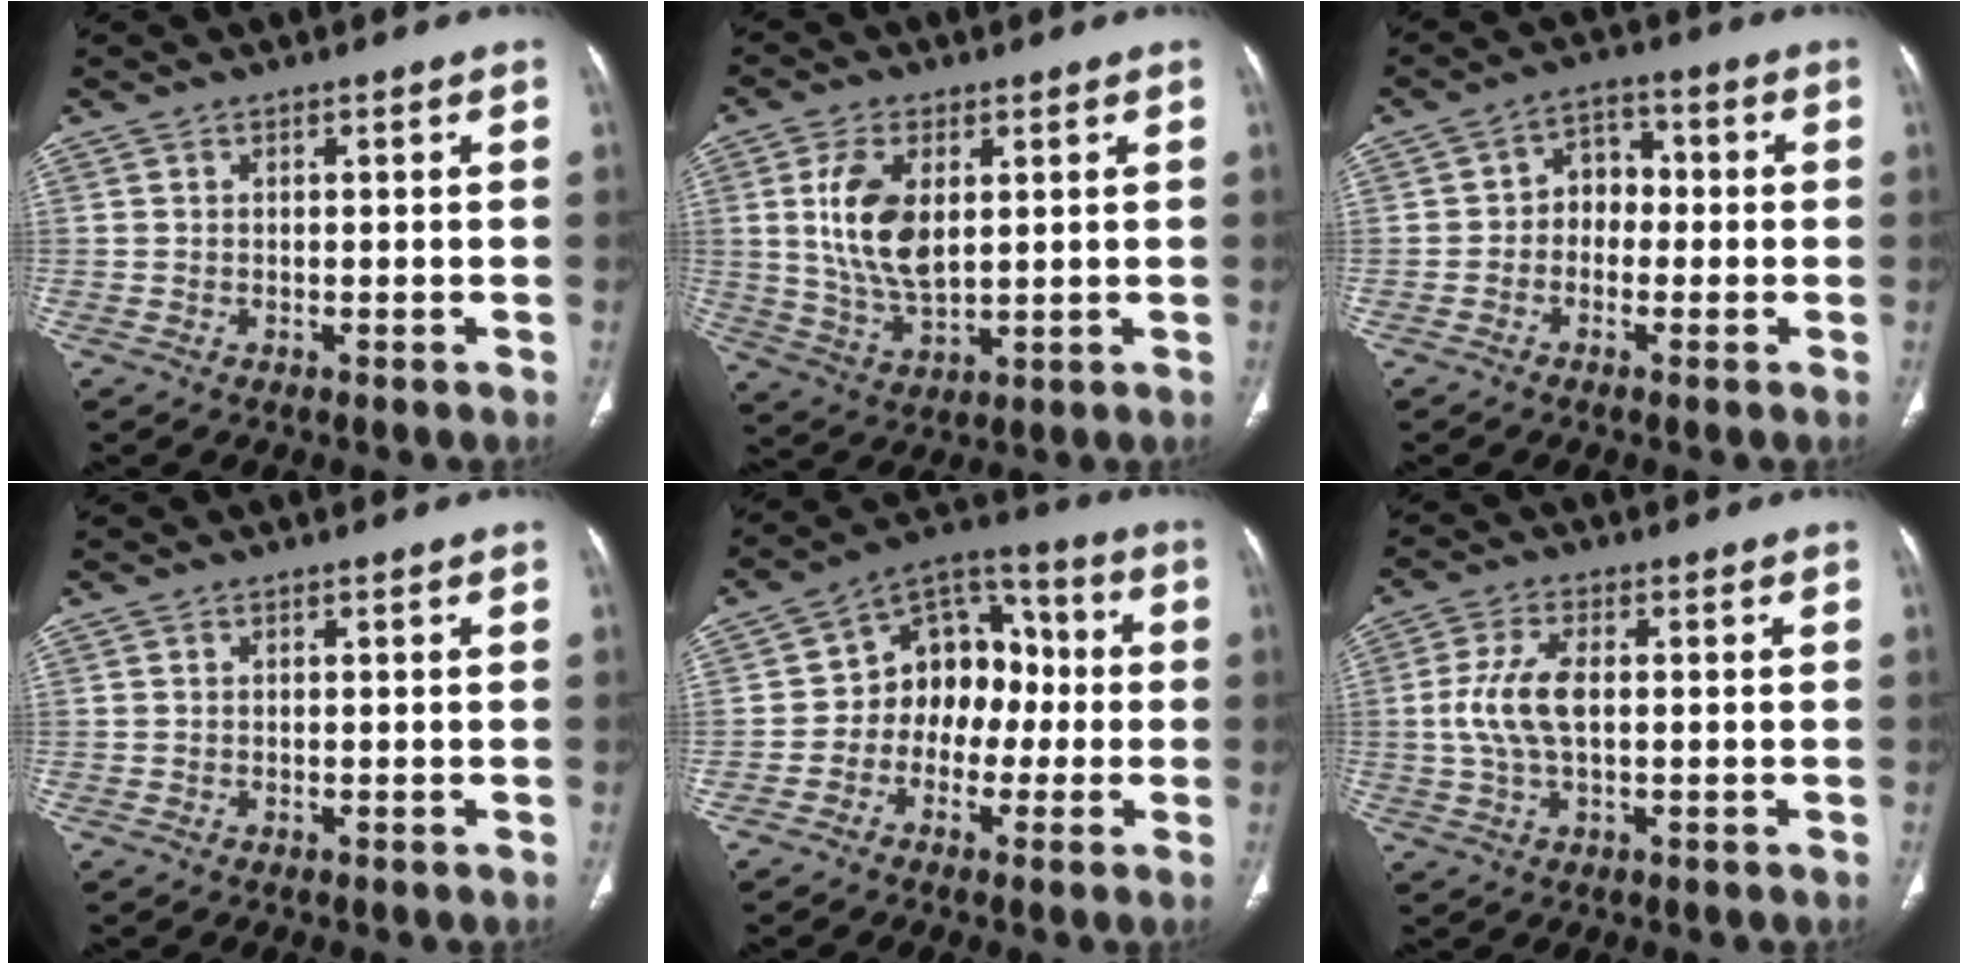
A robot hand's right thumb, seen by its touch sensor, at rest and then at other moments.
{"total": 11.2, "force": [2.4, 6.1, 9.1], "torque": [-0.173, -0.015, 0.053]}
{"total": 5.6, "force": [-0.7, 4.6, 3.2], "torque": [-0.018, 0.028, -0.026]}
{"total": 0.0}
{"total": 12.4, "force": [-1.5, 9.6, 7.8], "torque": [-0.071, 0.047, -0.039]}
{"total": 7.3, "force": [0.2, 3.4, 6.5], "torque": [-0.150, 0.007, 0.001]}